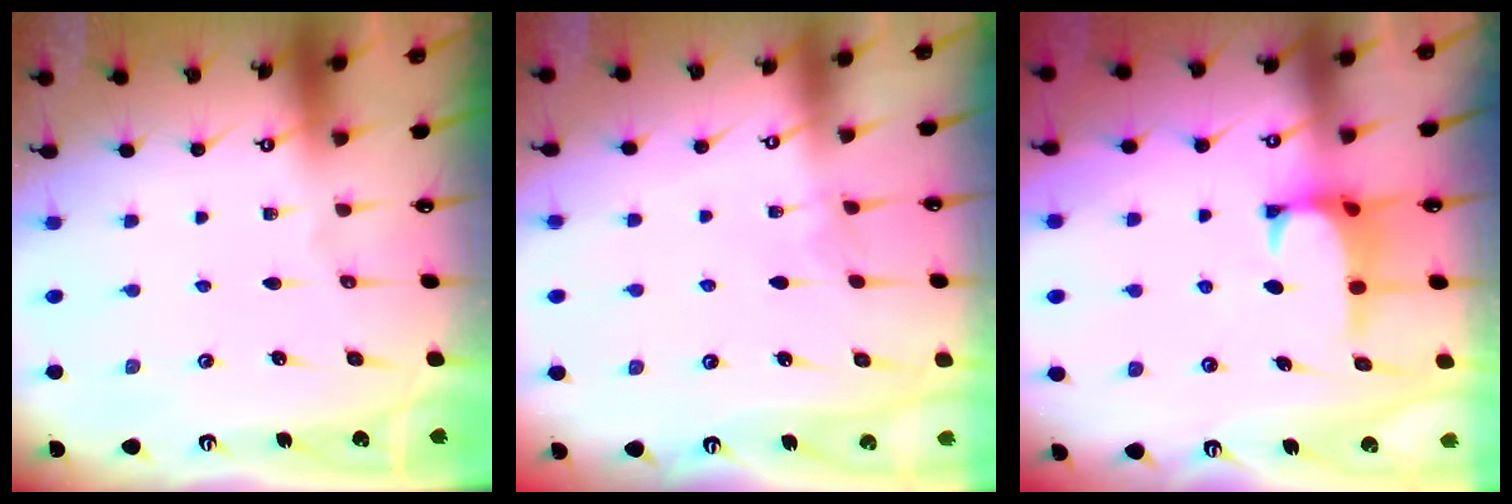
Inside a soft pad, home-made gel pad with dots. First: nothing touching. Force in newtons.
{"total": 2.3, "press": 2.3, "slide": 0.3}
{"total": 0.9, "press": 0.7, "slide": 0.7}